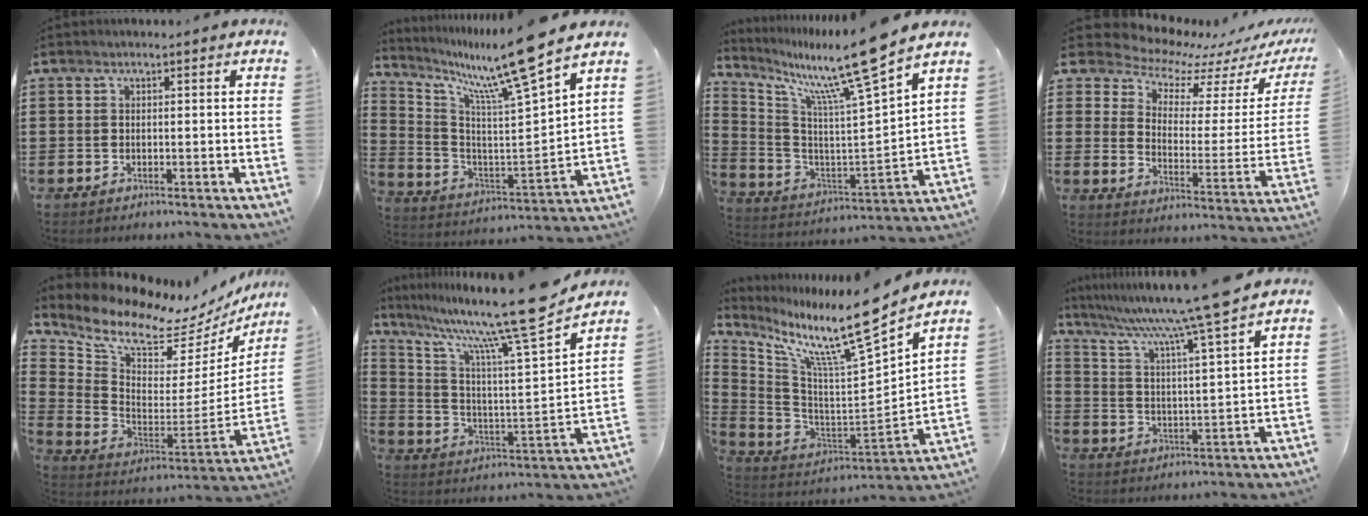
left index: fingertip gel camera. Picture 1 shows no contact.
{"total": 12.1, "force": [9.9, -1.1, 7.0], "torque": [-0.154, -0.075, 0.152]}
{"total": 12.8, "force": [10.0, -0.6, 7.9], "torque": [-0.163, -0.076, 0.152]}
{"total": 7.1, "force": [6.7, 2.3, 0.9], "torque": [-0.048, -0.062, 0.112]}
{"total": 8.7, "force": [7.6, 2.4, 3.3], "torque": [-0.102, -0.069, 0.127]}
{"total": 15.7, "force": [12.4, 0.2, 9.5], "torque": [-0.194, -0.079, 0.192]}
{"total": 12.4, "force": [9.7, 0.5, 7.7], "torque": [-0.164, -0.081, 0.151]}
{"total": 8.6, "force": [7.0, -1.8, 4.7], "torque": [-0.119, -0.055, 0.104]}